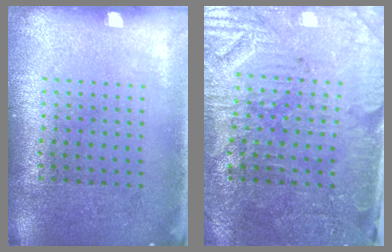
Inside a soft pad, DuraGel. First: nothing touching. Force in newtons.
{"total": 3.8, "press": 3.5, "slide": 1.5}